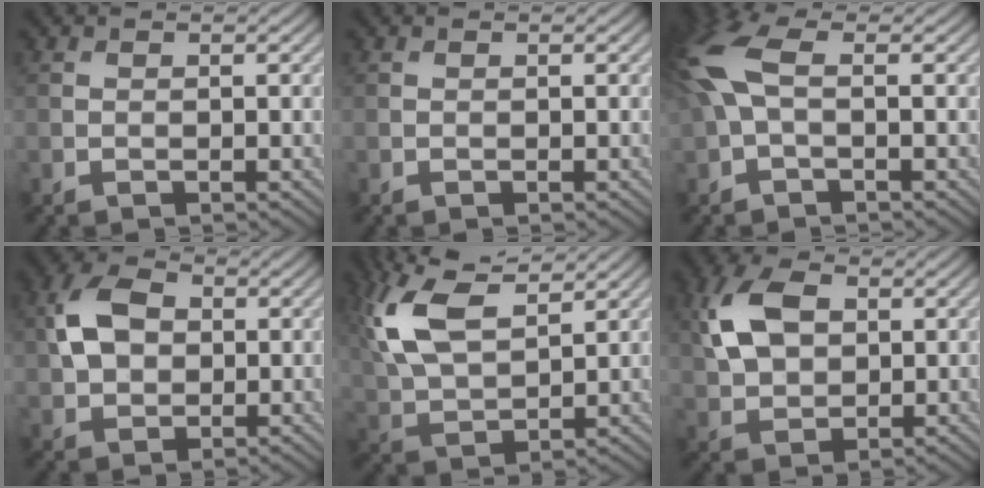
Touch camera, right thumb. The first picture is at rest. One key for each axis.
{"total": 0.0}
{"total": 7.1, "fx": 1.0, "fy": 3.2, "fz": 6.3, "tx": -0.171, "ty": 0.018, "tz": 0.009}
{"total": 7.0, "fx": 1.1, "fy": 5.0, "fz": 4.8, "tx": -0.109, "ty": 0.013, "tz": 0.014}
{"total": 12.1, "fx": 5.9, "fy": 5.3, "fz": 9.1, "tx": -0.231, "ty": 0.016, "tz": 0.119}
{"total": 8.7, "fx": 2.3, "fy": 5.6, "fz": 6.3, "tx": -0.162, "ty": 0.017, "tz": 0.040}